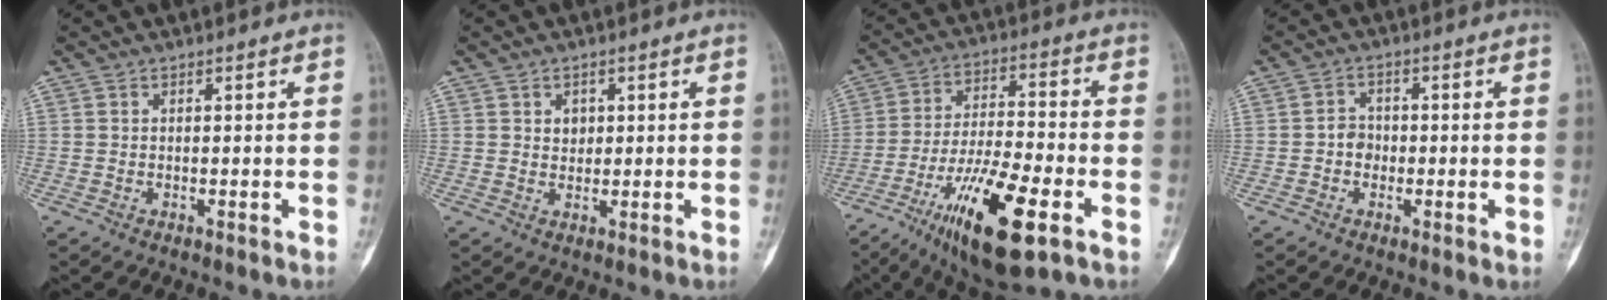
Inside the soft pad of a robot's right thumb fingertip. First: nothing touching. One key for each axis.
{"total": 2.3, "fx": 0.7, "fy": 1.9, "fz": 1.1, "tx": -0.005, "ty": -0.003, "tz": 0.012}
{"total": 18.2, "fx": -8.6, "fy": 5.1, "fz": 15.2, "tx": -0.276, "ty": 0.029, "tz": -0.141}
{"total": 3.1, "fx": -0.5, "fy": 2.7, "fz": 1.5, "tx": -0.001, "ty": 0.009, "tz": -0.019}